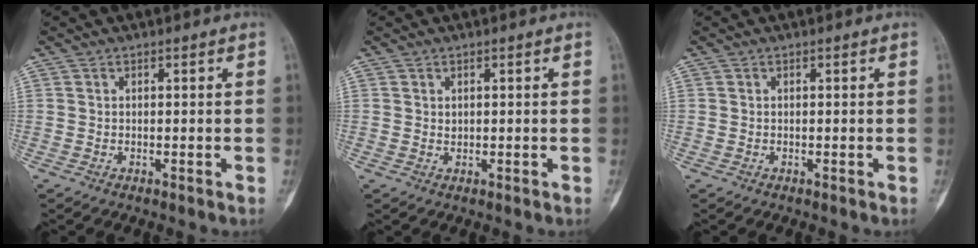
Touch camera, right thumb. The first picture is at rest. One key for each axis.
{"total": 0.6, "fx": 0.2, "fy": 0.4, "fz": 0.3, "tx": -0.001, "ty": -0.001, "tz": 0.006}
{"total": 0.0}